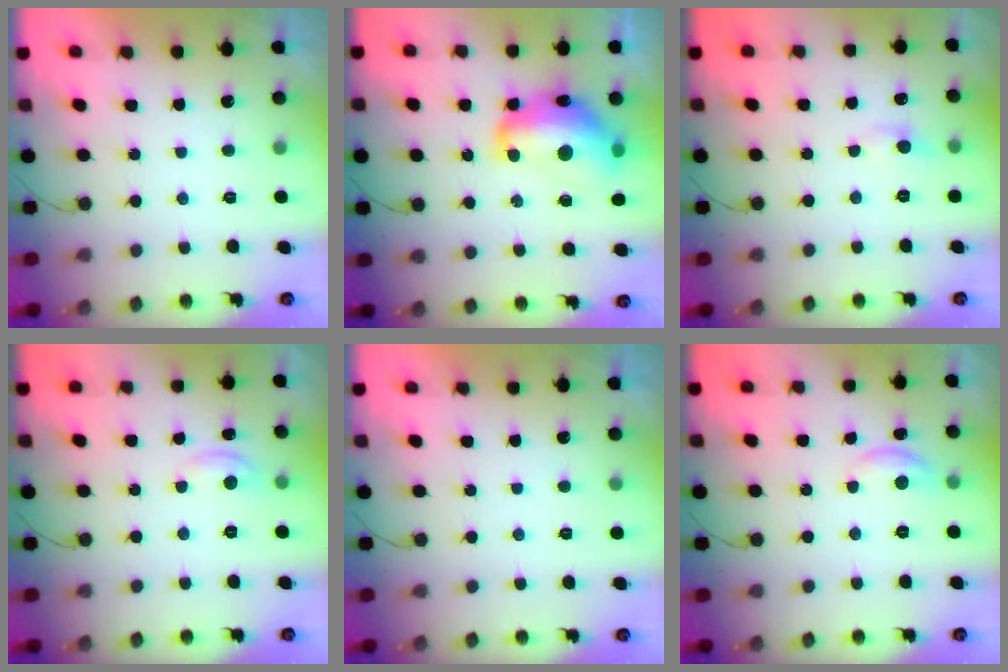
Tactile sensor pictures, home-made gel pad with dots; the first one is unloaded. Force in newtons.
{"total": 17.5, "press": 17.3, "slide": 2.4}
{"total": 3.9, "press": 3.8, "slide": 0.5}
{"total": 3.7, "press": 3.7, "slide": 0.3}
{"total": 0.0}
{"total": 6.2, "press": 6.2, "slide": 0.4}